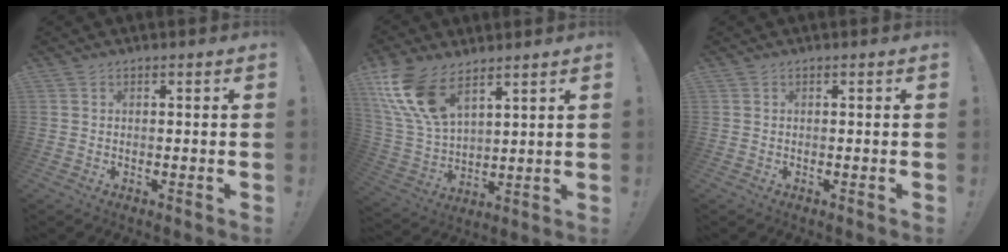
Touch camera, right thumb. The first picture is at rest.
{"total": 15.4, "force": [9.5, 7.6, 9.4], "torque": [-0.215, -0.048, 0.181]}
{"total": 0.0}